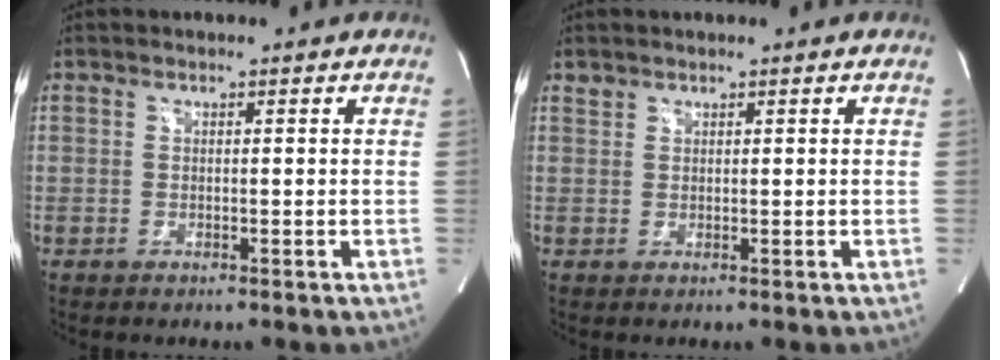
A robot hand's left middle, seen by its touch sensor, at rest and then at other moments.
{"total": 0.8, "force": [0.8, 0.4, -0.1], "torque": [0.001, 0.006, 0.014]}